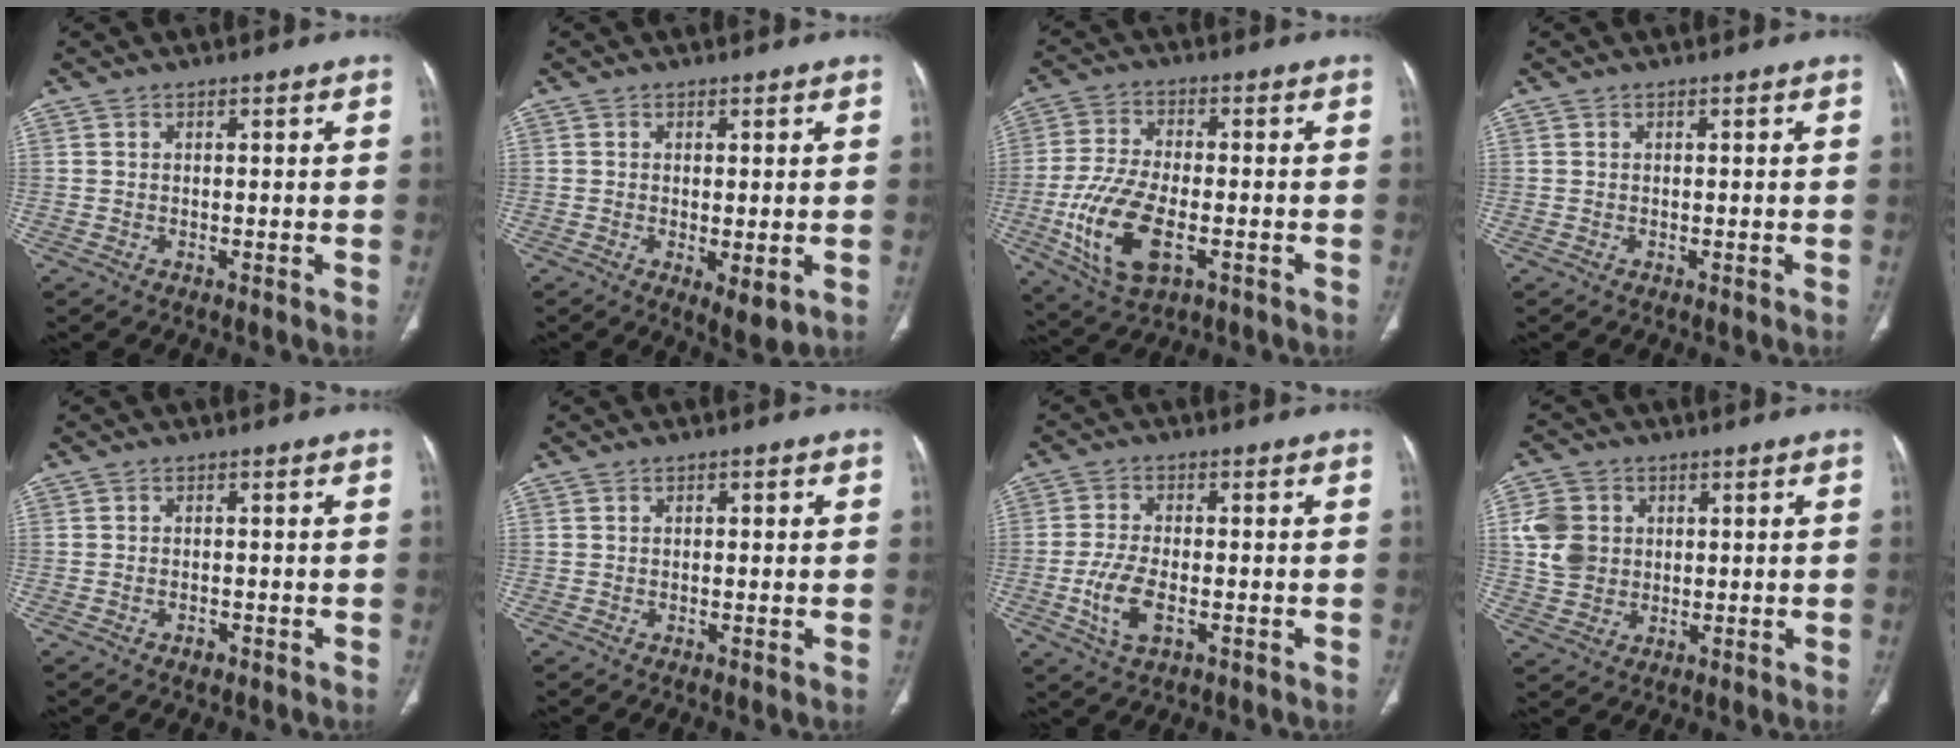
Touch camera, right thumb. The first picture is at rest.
{"total": 4.3, "force": [-0.9, 1.6, 3.9], "torque": [-0.066, -0.016, -0.010]}
{"total": 14.1, "force": [-4.1, 7.0, 11.6], "torque": [-0.237, 0.005, -0.068]}
{"total": 0.0}
{"total": 1.3, "force": [-0.8, 0.8, 0.7], "torque": [-0.013, 0.007, -0.009]}
{"total": 1.0, "force": [0.3, 0.5, 0.8], "torque": [-0.009, 0.001, 0.002]}
{"total": 7.3, "force": [-2.2, 3.6, 5.9], "torque": [-0.128, 0.005, -0.038]}
{"total": 8.1, "force": [1.3, 7.0, 3.9], "torque": [-0.061, -0.002, 0.028]}